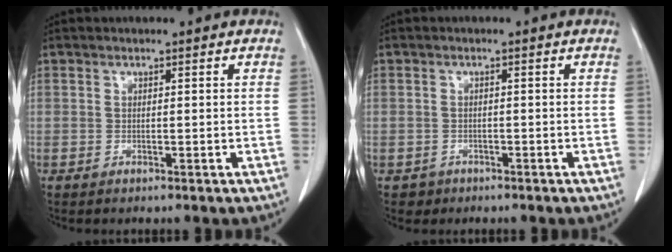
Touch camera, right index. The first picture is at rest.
{"total": 1.9, "force": [-1.0, 1.5, -0.2], "torque": [0.000, 0.009, -0.018]}